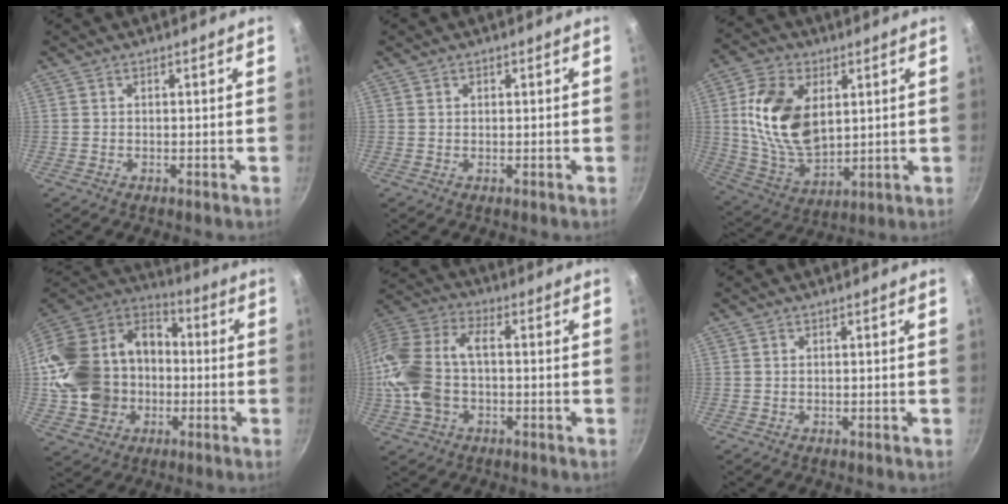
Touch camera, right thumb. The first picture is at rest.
{"total": 0.9, "force": [0.4, 0.6, 0.6], "torque": [-0.007, 0.003, 0.007]}
{"total": 17.3, "force": [3.6, 10.8, 13.0], "torque": [-0.224, -0.017, 0.078]}
{"total": 26.2, "force": [-2.7, 21.2, 15.2], "torque": [-0.293, 0.060, -0.035]}
{"total": 16.8, "force": [-2.1, 10.5, 13.0], "torque": [-0.272, 0.034, -0.052]}
{"total": 0.0}